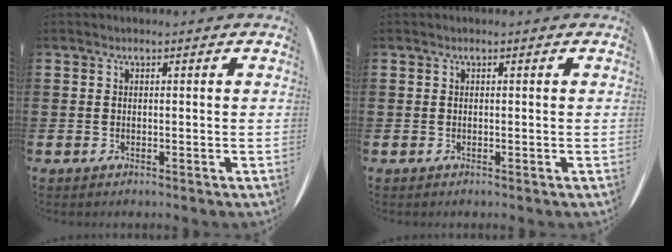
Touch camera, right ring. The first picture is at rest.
{"total": 0.0}